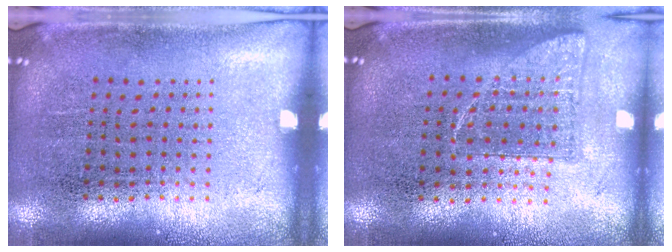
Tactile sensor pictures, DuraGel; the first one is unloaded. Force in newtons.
{"total": 0.8, "press": 0.8, "slide": 0.1}